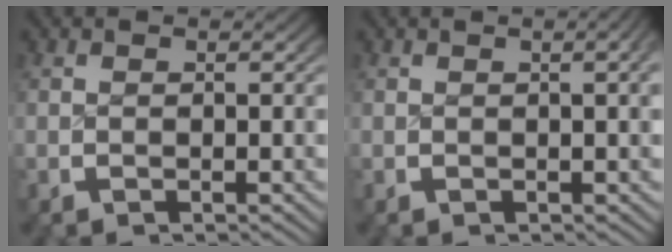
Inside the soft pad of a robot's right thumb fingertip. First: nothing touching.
{"total": 1.8, "force": [0.1, 0.4, 1.7], "torque": [-0.019, 0.006, 0.003]}